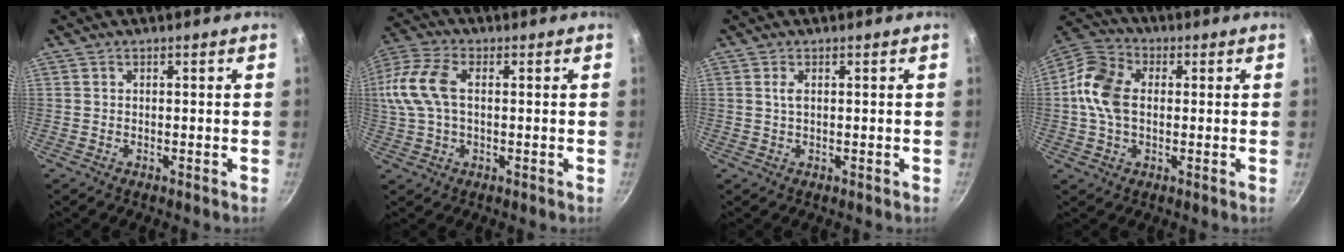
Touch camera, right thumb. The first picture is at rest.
{"total": 14.6, "force": [1.8, 8.9, 11.4], "torque": [-0.259, 0.025, 0.022]}
{"total": 1.4, "force": [0.4, 0.6, 1.2], "torque": [-0.024, 0.000, 0.007]}
{"total": 11.2, "force": [0.5, 7.8, 8.1], "torque": [-0.141, 0.021, -0.008]}